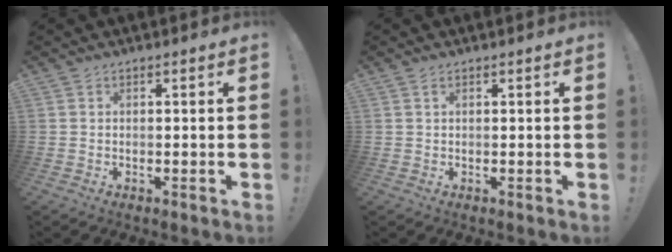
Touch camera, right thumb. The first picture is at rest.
{"total": 0.9, "force": [0.3, 0.1, 0.8], "torque": [-0.023, 0.003, 0.006]}